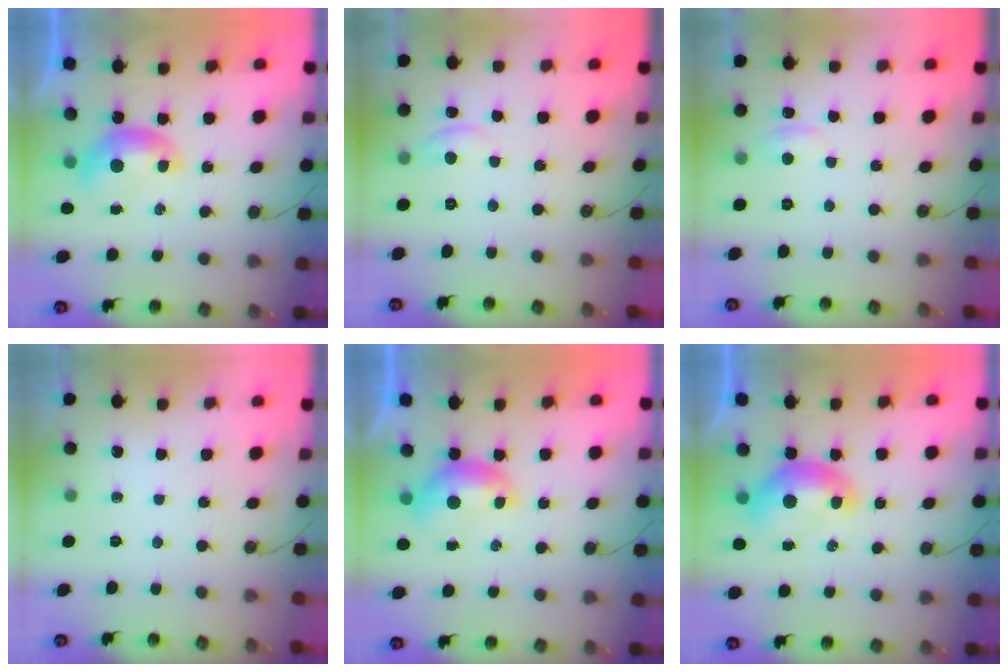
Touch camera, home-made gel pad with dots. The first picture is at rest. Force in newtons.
{"total": 0.6, "press": 0.0, "slide": 0.6}
{"total": 2.1, "press": 2.0, "slide": 0.6}
{"total": 0.0}
{"total": 0.0}
{"total": 2.1, "press": 2.0, "slide": 0.6}